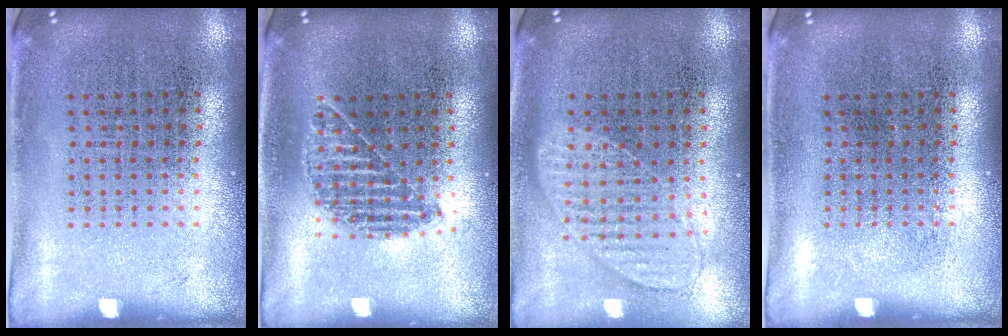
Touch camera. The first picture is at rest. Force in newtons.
{"total": 1.1, "press": 1.0, "slide": 0.5}
{"total": 0.9, "press": 0.9, "slide": 0.1}
{"total": 0.0}